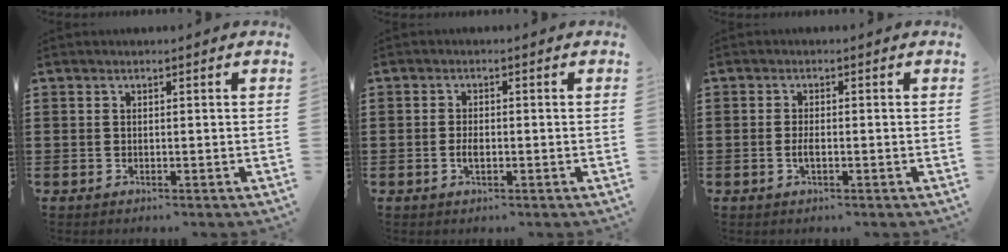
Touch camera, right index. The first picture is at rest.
{"total": 2.0, "force": [-0.5, 0.9, 1.7], "torque": [-0.032, 0.002, -0.009]}
{"total": 1.8, "force": [-0.4, 0.6, 1.7], "torque": [-0.032, 0.000, -0.008]}